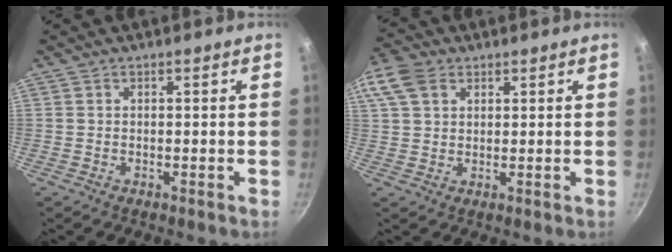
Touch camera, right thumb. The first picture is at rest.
{"total": 9.1, "force": [4.0, 6.3, 5.1], "torque": [-0.101, 0.011, 0.069]}